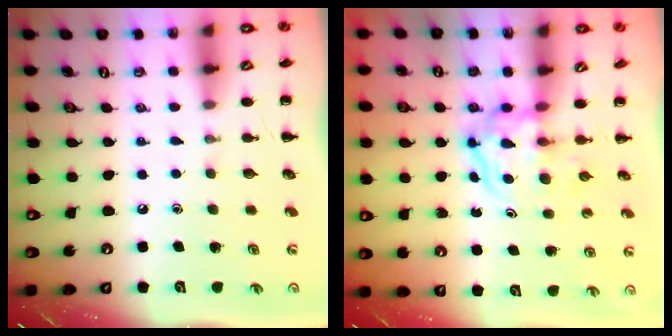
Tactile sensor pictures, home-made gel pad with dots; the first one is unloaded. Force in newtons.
{"total": 3.9, "press": 3.9, "slide": 0.4}